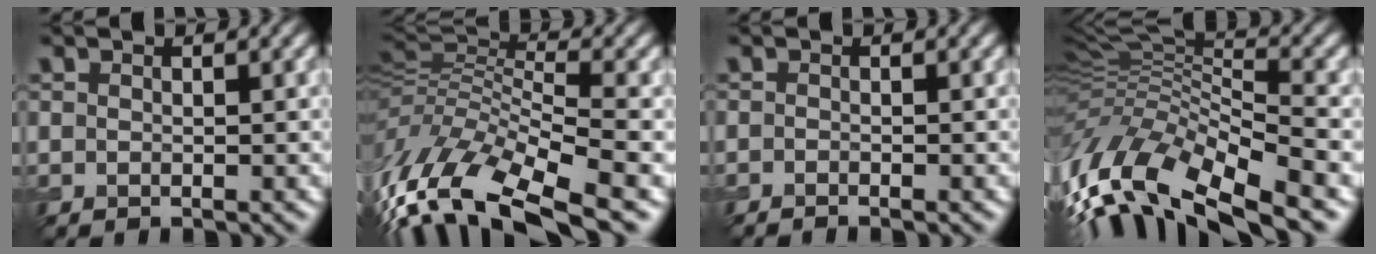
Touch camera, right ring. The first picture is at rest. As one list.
[{"total": 11.9, "force": [-6.6, 4.4, 8.9], "torque": [-0.195, 0.000, -0.117]}, {"total": 0.9, "force": [-0.8, 0.1, 0.4], "torque": [-0.007, 0.000, -0.018]}, {"total": 12.7, "force": [-6.1, 4.5, 10.2], "torque": [-0.214, 0.016, -0.109]}]